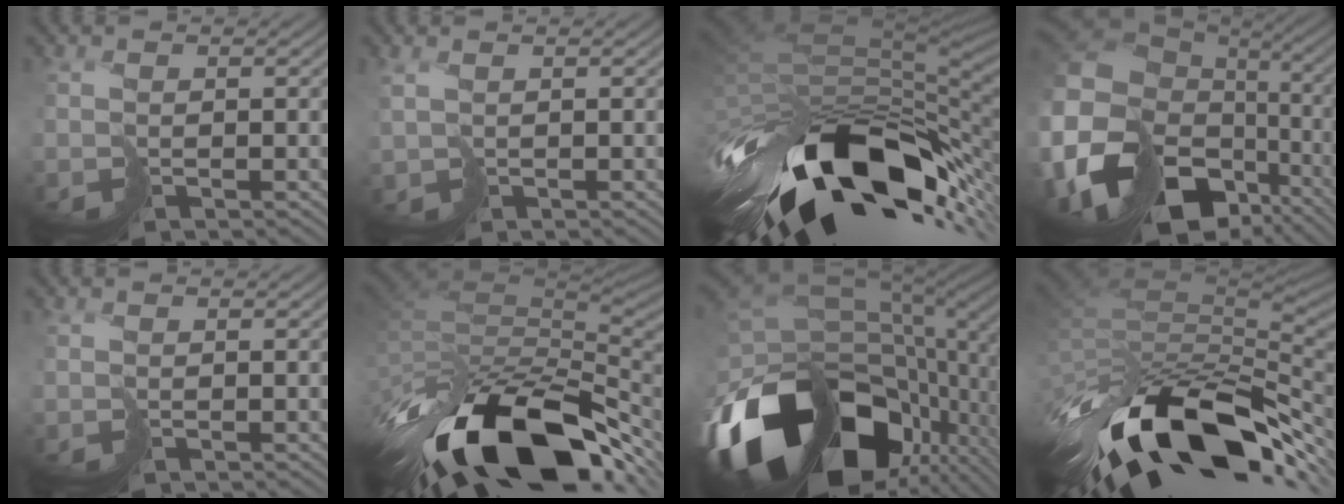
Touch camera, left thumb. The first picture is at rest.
{"total": 1.3, "force": [0.8, 0.6, 0.8], "torque": [-0.024, -0.006, 0.016]}
{"total": 16.0, "force": [-5.4, 7.5, 13.0], "torque": [-0.243, -0.034, -0.077]}
{"total": 18.9, "force": [-4.5, 14.0, 11.9], "torque": [-0.287, -0.037, -0.032]}
{"total": 0.0}
{"total": 15.7, "force": [-7.7, 7.1, 11.7], "torque": [-0.215, -0.030, -0.103]}
{"total": 17.6, "force": [-6.2, 11.0, 12.2], "torque": [-0.280, -0.049, -0.066]}
{"total": 15.2, "force": [-6.3, 6.4, 12.3], "torque": [-0.229, -0.027, -0.081]}